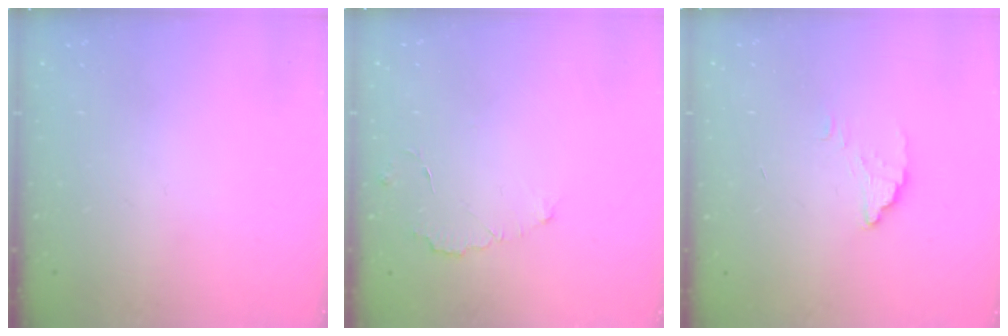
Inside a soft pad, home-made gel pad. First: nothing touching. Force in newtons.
{"total": 3.5, "press": 3.4, "slide": 0.2}
{"total": 1.5, "press": 1.5, "slide": 0.1}